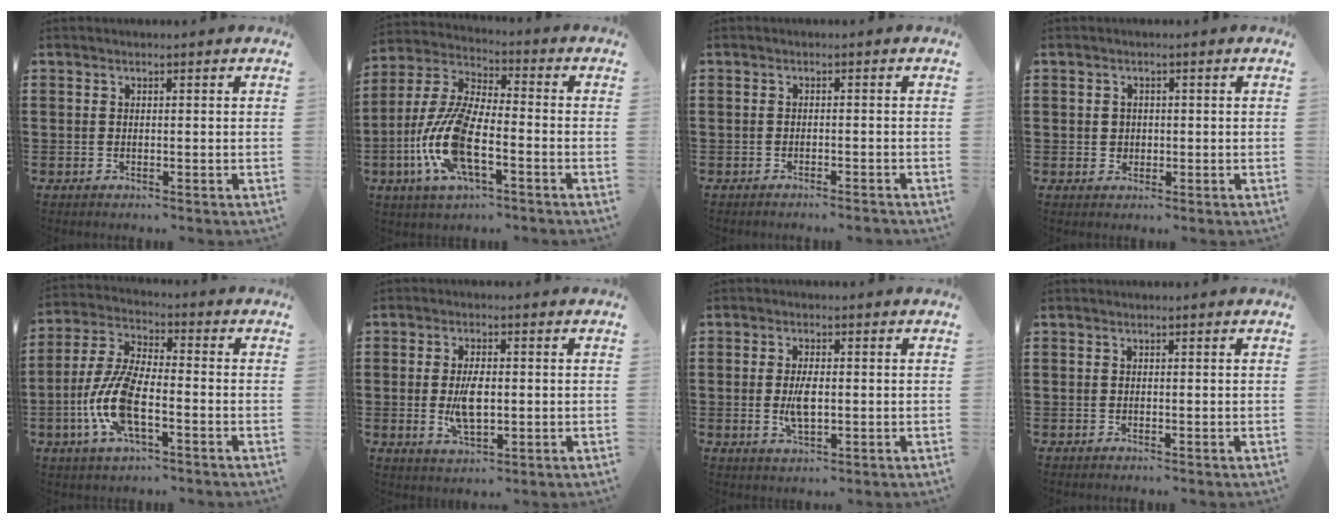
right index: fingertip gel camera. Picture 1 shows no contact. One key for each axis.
{"total": 12.3, "fx": -4.0, "fy": 4.3, "fz": 10.9, "tx": -0.261, "ty": -0.018, "tz": -0.082}
{"total": 1.1, "fx": -1.0, "fy": -0.1, "fz": 0.2, "tx": -0.006, "ty": 0.001, "tz": -0.021}
{"total": 1.6, "fx": 0.1, "fy": 1.6, "fz": 0.4, "tx": -0.012, "ty": 0.008, "tz": 0.000}
{"total": 10.4, "fx": -3.2, "fy": 3.8, "fz": 9.1, "tx": -0.213, "ty": -0.011, "tz": -0.063}
{"total": 5.7, "fx": -0.4, "fy": 2.6, "fz": 5.1, "tx": -0.098, "ty": -0.004, "tz": -0.011}
{"total": 4.3, "fx": -0.3, "fy": 1.8, "fz": 3.9, "tx": -0.087, "ty": -0.002, "tz": -0.010}
{"total": 0.0}